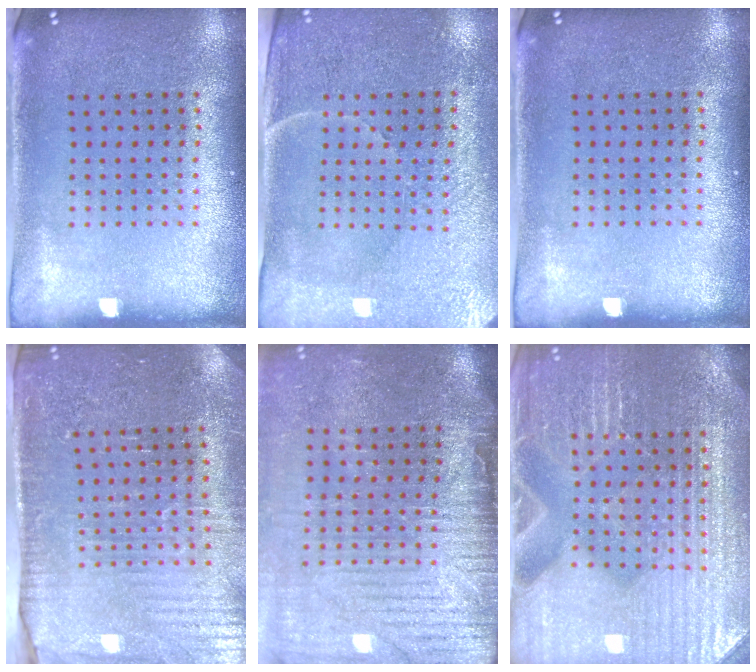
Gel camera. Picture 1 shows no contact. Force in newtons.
{"total": 3.4, "press": 3.3, "slide": 1.0}
{"total": 0.0}
{"total": 3.5, "press": 3.4, "slide": 0.5}
{"total": 4.3, "press": 3.6, "slide": 2.3}
{"total": 4.7, "press": 4.4, "slide": 1.5}